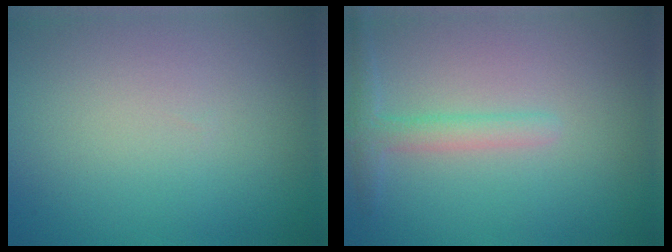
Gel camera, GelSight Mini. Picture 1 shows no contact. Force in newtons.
{"total": 2.1, "press": 2.1, "slide": 0.1}